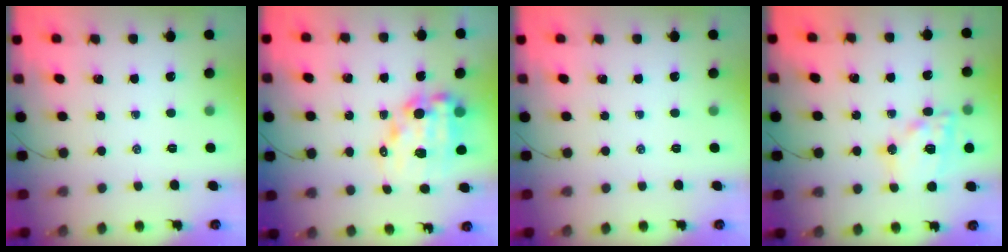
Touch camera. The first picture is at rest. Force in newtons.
{"total": 12.6, "press": 12.2, "slide": 3.3}
{"total": 0.0}
{"total": 16.1, "press": 15.8, "slide": 2.9}